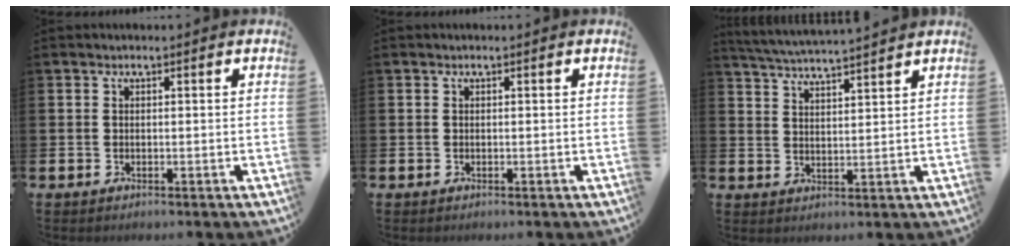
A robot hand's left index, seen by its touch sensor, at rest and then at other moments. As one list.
[{"total": 0.0}, {"total": 4.7, "force": [4.7, -0.4, 0.6], "torque": [-0.033, -0.026, 0.084]}]